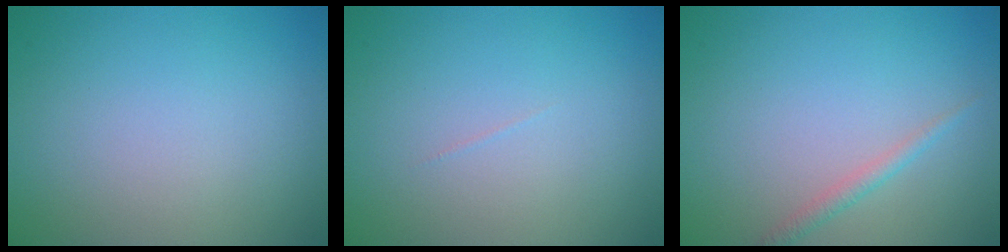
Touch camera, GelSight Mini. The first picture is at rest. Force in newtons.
{"total": 0.0}
{"total": 1.2, "press": 1.2, "slide": 0.0}